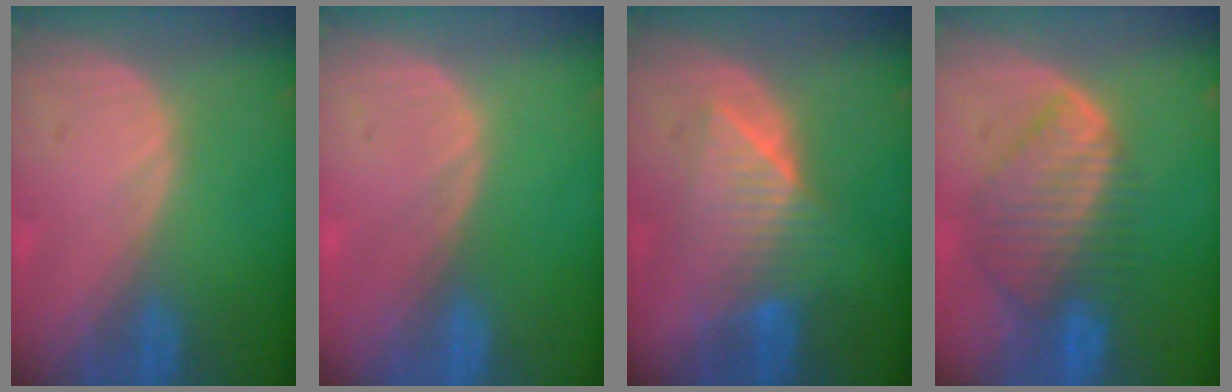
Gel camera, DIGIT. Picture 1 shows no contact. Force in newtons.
{"total": 0.0}
{"total": 6.4, "press": 6.3, "slide": 0.3}
{"total": 8.4, "press": 7.5, "slide": 3.8}